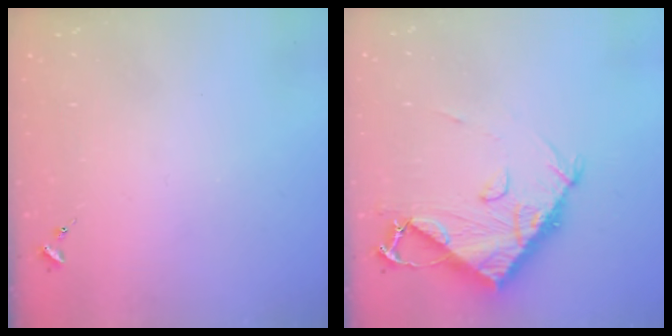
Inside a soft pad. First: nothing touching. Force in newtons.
{"total": 10.6, "press": 10.5, "slide": 1.0}